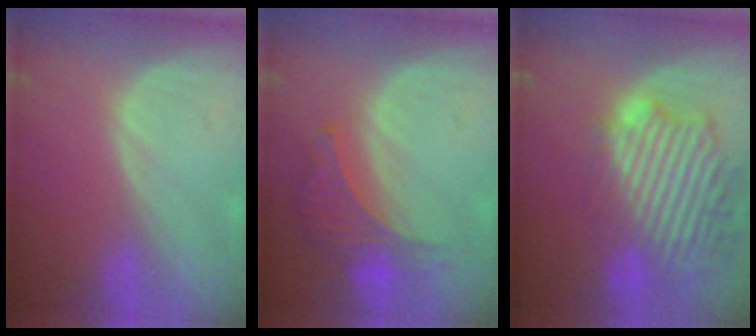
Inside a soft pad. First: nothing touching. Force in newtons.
{"total": 6.3, "press": 5.9, "slide": 2.3}
{"total": 13.9, "press": 11.7, "slide": 7.4}